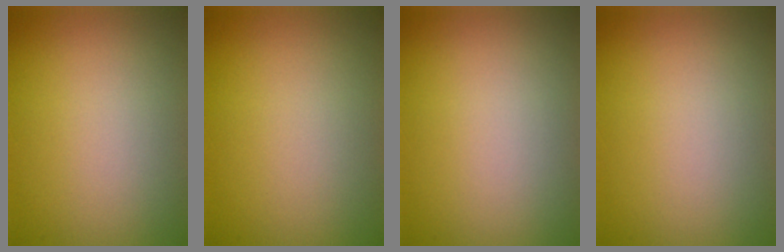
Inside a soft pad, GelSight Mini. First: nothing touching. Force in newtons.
{"total": 0.0}
{"total": 0.0}
{"total": 0.0}